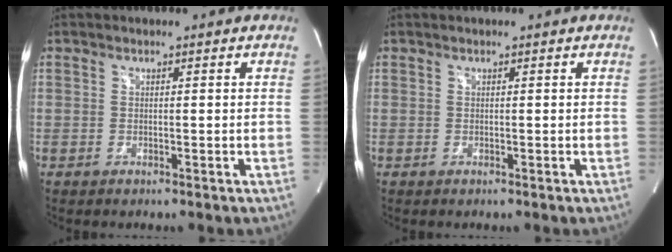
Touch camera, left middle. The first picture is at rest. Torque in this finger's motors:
{"motor_torque": [0.00, 0.01, 0.00, 0.00]}